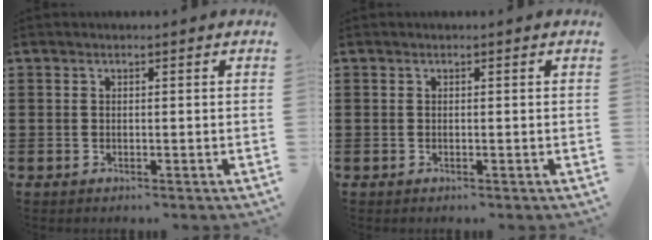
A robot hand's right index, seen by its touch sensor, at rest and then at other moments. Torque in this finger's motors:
{"motor_torque": [-0.01, 0.01, 0.00, 0.00]}